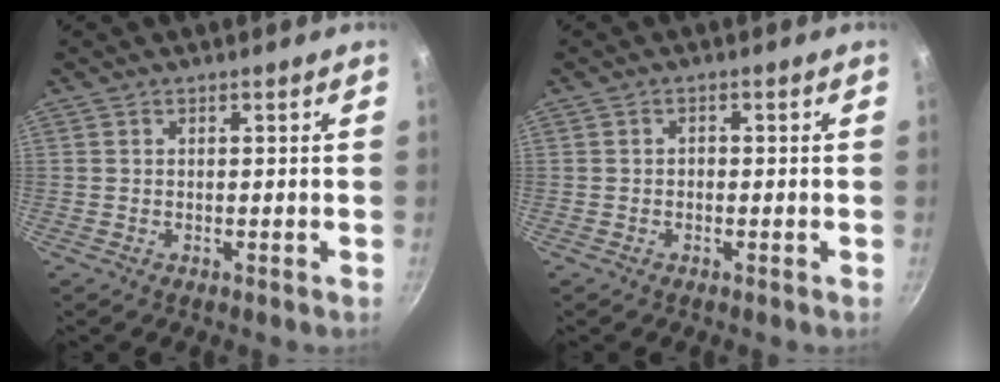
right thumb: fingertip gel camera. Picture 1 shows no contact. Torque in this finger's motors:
{"motor_torque": [-0.27, 0.02, -0.02, 0.14, 0.03]}